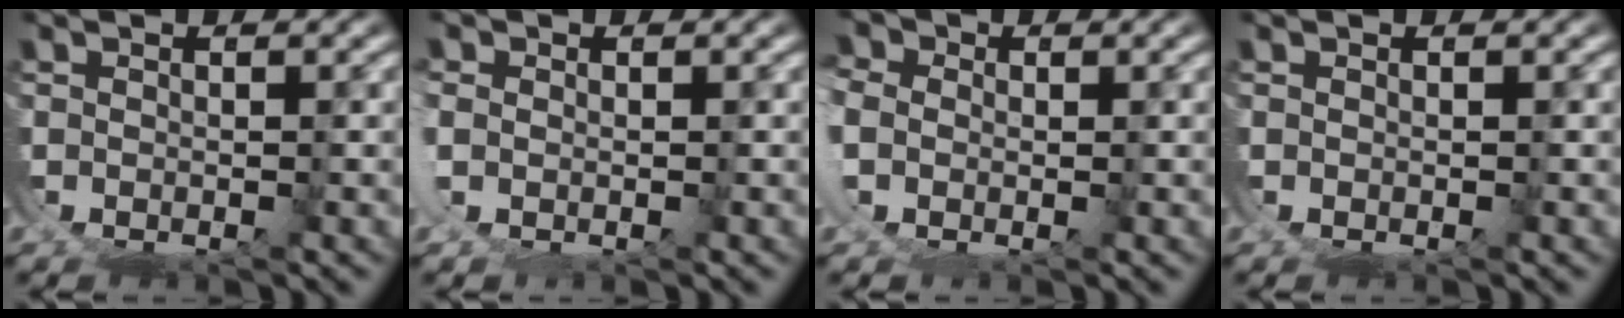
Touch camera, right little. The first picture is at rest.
{"total": 1.4, "force": [1.2, -0.2, -0.7], "torque": [0.003, 0.008, 0.013]}
{"total": 2.2, "force": [1.5, 1.5, -0.3], "torque": [-0.008, 0.008, 0.012]}
{"total": 0.0}